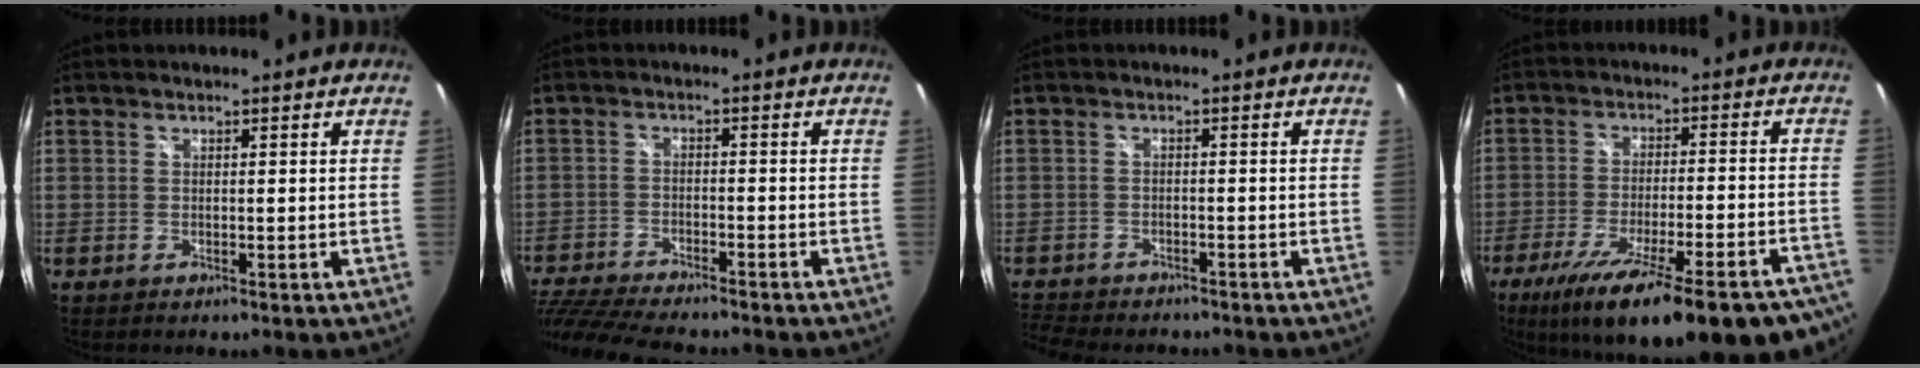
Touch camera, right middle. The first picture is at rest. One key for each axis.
{"total": 15.3, "fx": -13.2, "fy": 3.3, "fz": 7.0, "tx": -0.168, "ty": -0.034, "tz": -0.227}
{"total": 8.8, "fx": -7.8, "fy": 3.0, "fz": 2.7, "tx": -0.085, "ty": -0.016, "tz": -0.131}
{"total": 27.8, "fx": -21.1, "fy": 6.4, "fz": 17.0, "tx": -0.276, "ty": -0.063, "tz": -0.291}